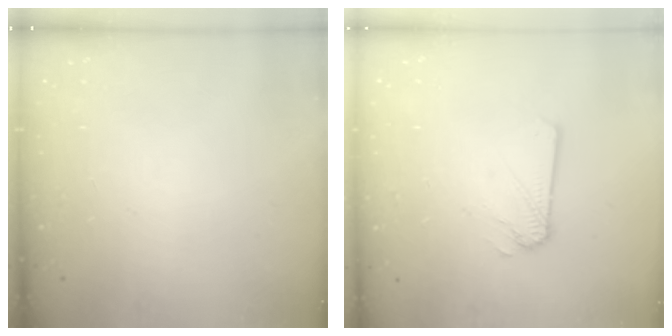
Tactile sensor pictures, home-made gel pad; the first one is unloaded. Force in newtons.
{"total": 1.2, "press": 1.2, "slide": 0.1}